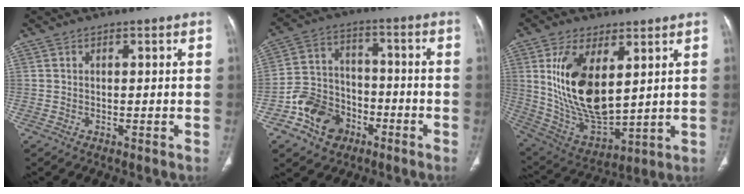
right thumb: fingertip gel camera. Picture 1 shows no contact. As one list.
[{"total": 12.0, "force": [-6.0, 9.1, 4.8], "torque": [-0.058, 0.050, -0.104]}, {"total": 18.3, "force": [4.9, 9.1, 15.1], "torque": [-0.271, -0.027, 0.112]}]